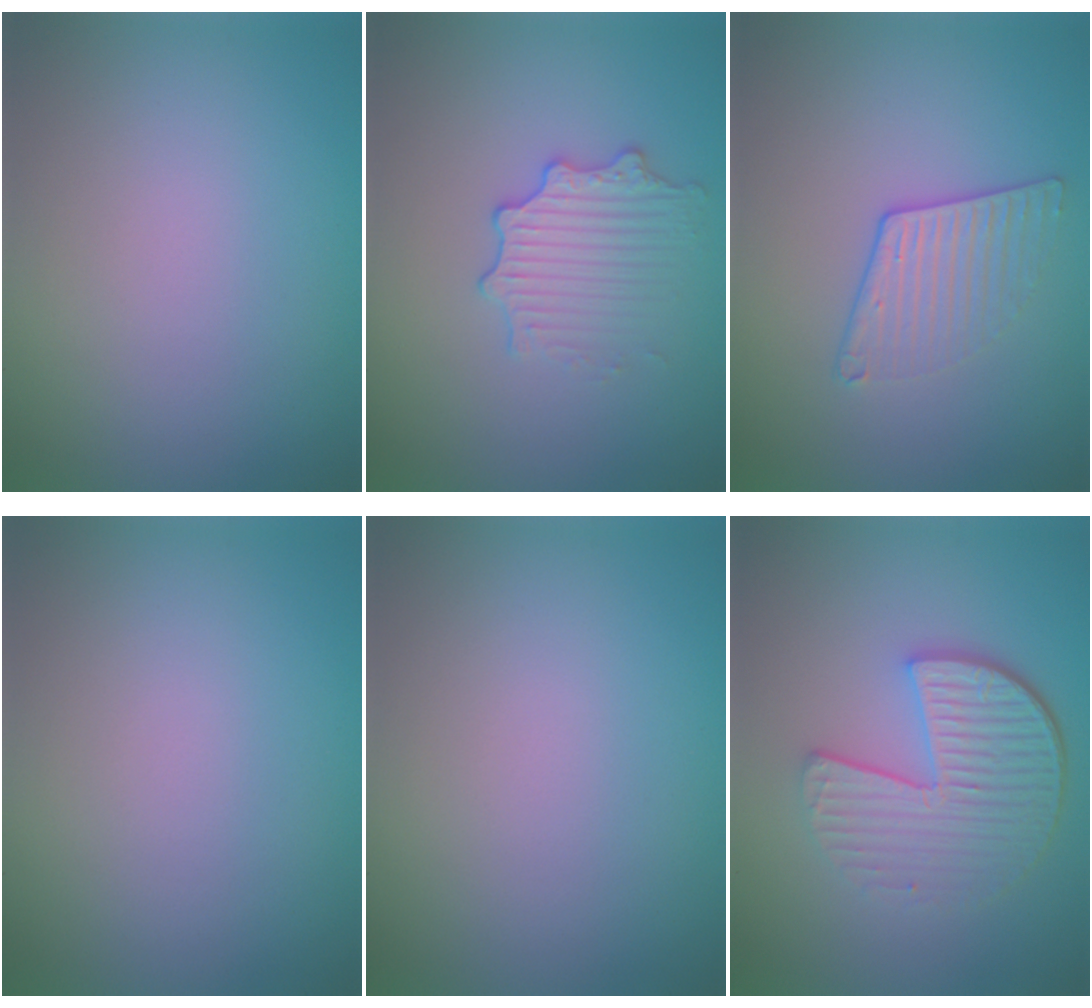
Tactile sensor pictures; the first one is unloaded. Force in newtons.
{"total": 2.9, "press": 2.8, "slide": 0.7}
{"total": 2.3, "press": 1.9, "slide": 1.3}
{"total": 0.0}
{"total": 0.0}
{"total": 5.6, "press": 4.2, "slide": 3.8}